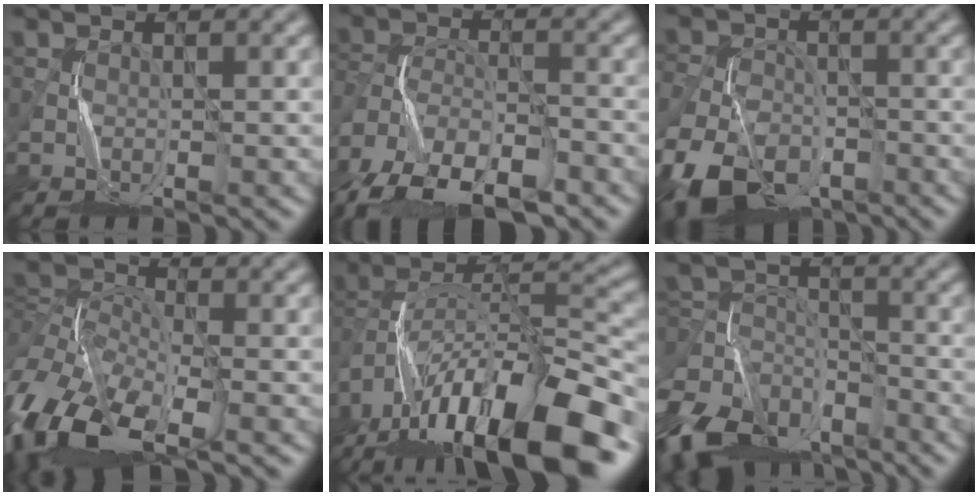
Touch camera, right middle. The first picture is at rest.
{"total": 12.8, "force": [-9.7, 5.2, 6.7], "torque": [-0.119, -0.017, -0.162]}
{"total": 9.1, "force": [-5.8, 5.2, 4.7], "torque": [-0.097, -0.029, -0.117]}
{"total": 11.2, "force": [-5.7, 5.8, 7.7], "torque": [-0.157, -0.006, -0.127]}
{"total": 17.0, "force": [-10.0, 5.8, 12.4], "torque": [-0.219, 0.019, -0.170]}
{"total": 11.9, "force": [-8.6, 6.5, 5.0], "torque": [-0.096, -0.008, -0.154]}